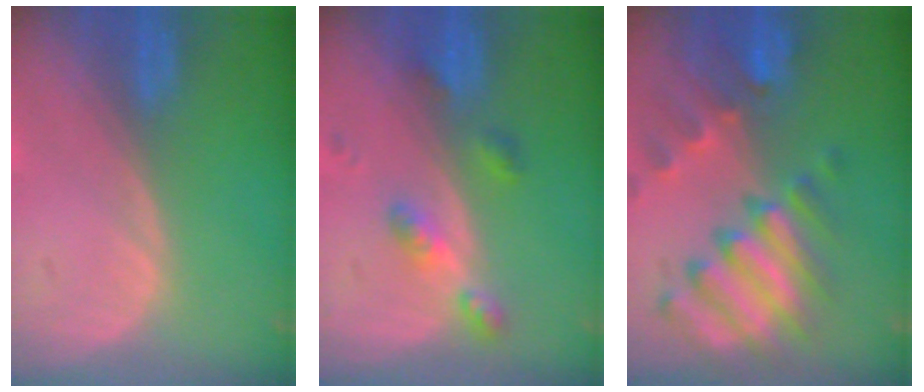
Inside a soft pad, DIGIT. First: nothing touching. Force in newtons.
{"total": 4.7, "press": 4.2, "slide": 2.0}
{"total": 11.0, "press": 9.4, "slide": 5.7}